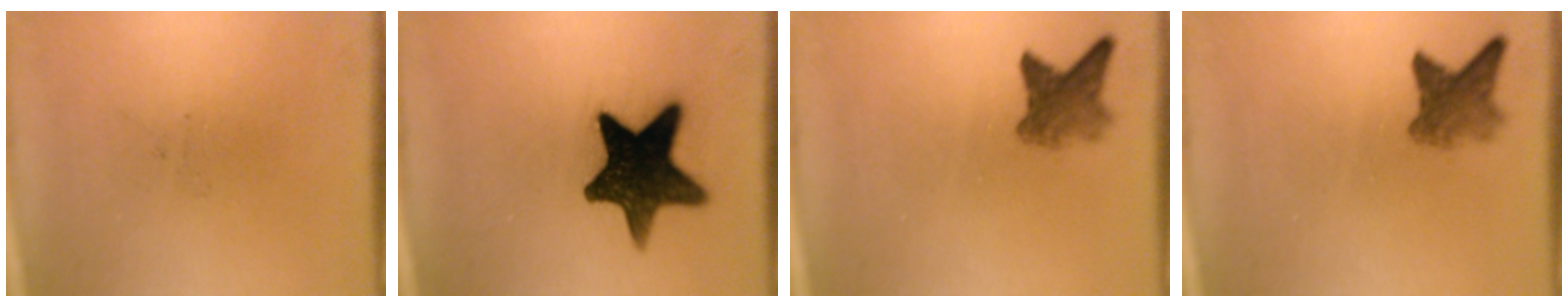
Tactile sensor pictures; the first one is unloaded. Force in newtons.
{"total": 14.9}
{"total": 3.9}
{"total": 3.9}